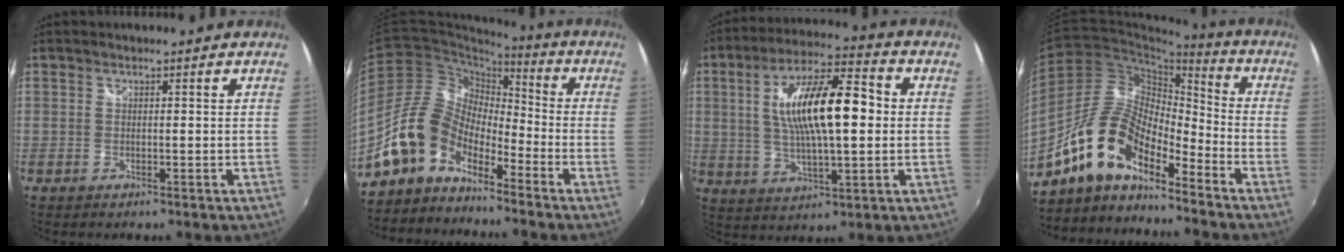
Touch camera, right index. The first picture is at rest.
{"total": 12.1, "force": [-9.1, 6.2, 5.0], "torque": [-0.093, 0.026, -0.187]}
{"total": 16.6, "force": [1.7, 5.2, 15.6], "torque": [-0.281, 0.017, 0.030]}
{"total": 14.3, "force": [-10.5, 5.2, 8.3], "torque": [-0.154, 0.008, -0.207]}